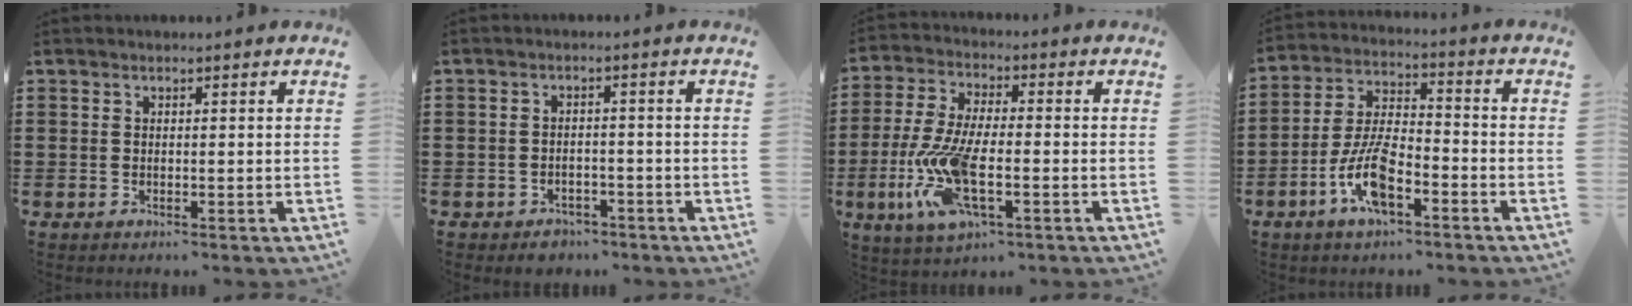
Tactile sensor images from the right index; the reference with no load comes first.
{"total": 2.4, "force": [-2.1, 1.1, 0.0], "torque": [-0.006, 0.005, -0.046]}
{"total": 11.3, "force": [-4.1, 4.0, 9.7], "torque": [-0.233, -0.019, -0.079]}
{"total": 8.9, "force": [-4.3, 3.4, 7.0], "torque": [-0.159, 0.000, -0.082]}